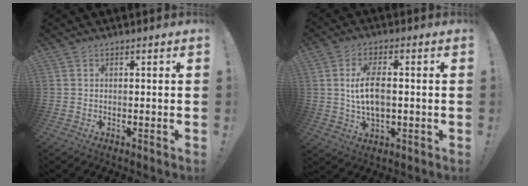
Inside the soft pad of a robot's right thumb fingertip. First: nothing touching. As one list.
[{"total": 9.4, "force": [0.3, 4.9, 8.1], "torque": [-0.144, -0.002, 0.005]}]